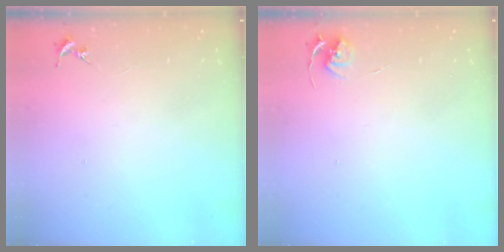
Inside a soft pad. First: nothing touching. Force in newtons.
{"total": 5.3, "press": 5.2, "slide": 0.6}